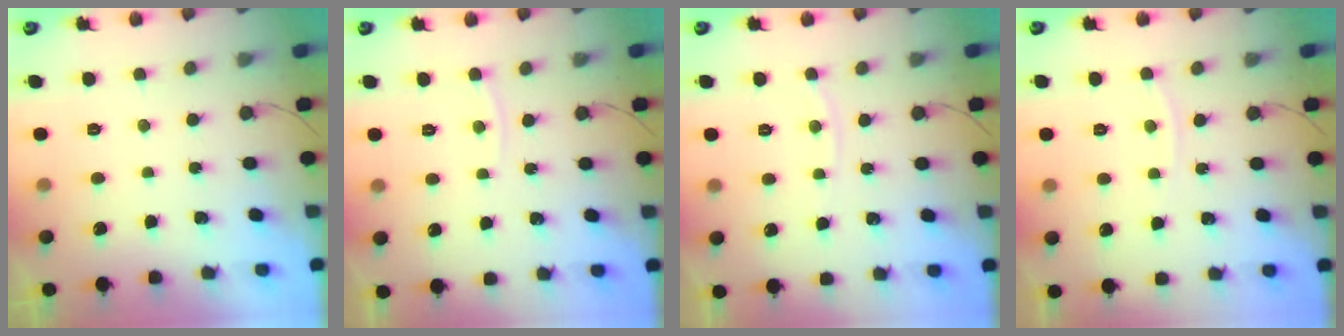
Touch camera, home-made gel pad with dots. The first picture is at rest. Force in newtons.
{"total": 3.6, "press": 3.6, "slide": 0.4}
{"total": 4.5, "press": 4.5, "slide": 0.5}
{"total": 3.5, "press": 3.5, "slide": 0.4}